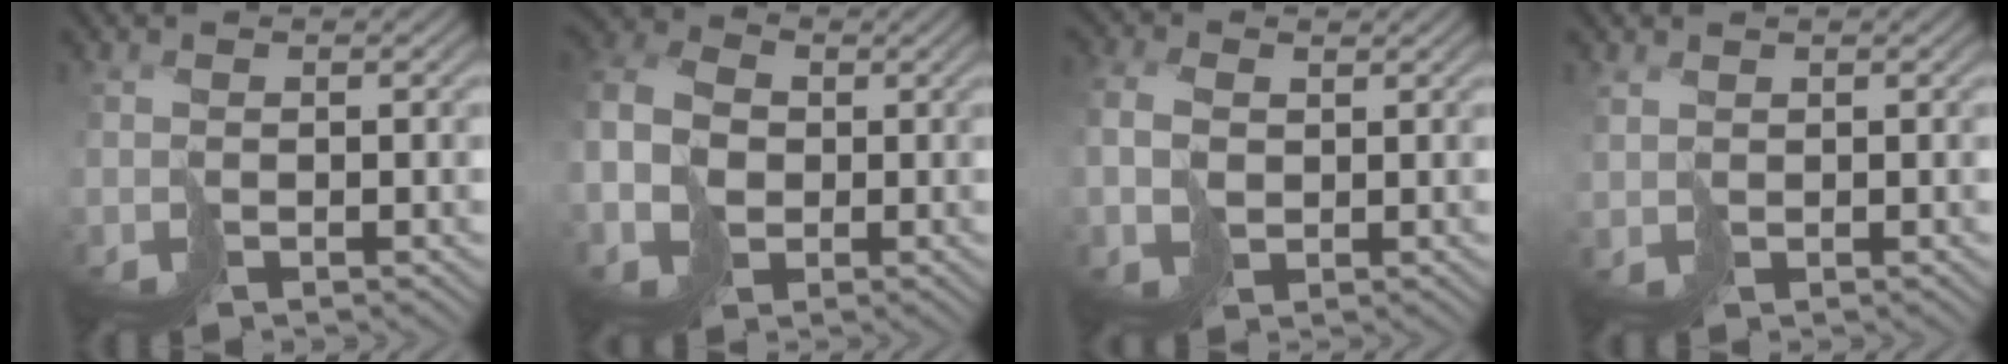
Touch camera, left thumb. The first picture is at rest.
{"total": 7.4, "force": [-1.1, 6.0, 4.3], "torque": [-0.139, -0.008, -0.028]}
{"total": 3.6, "force": [0.5, 2.7, 2.3], "torque": [-0.073, 0.004, 0.009]}
{"total": 1.4, "force": [1.2, 0.3, -0.5], "torque": [0.008, 0.001, 0.030]}